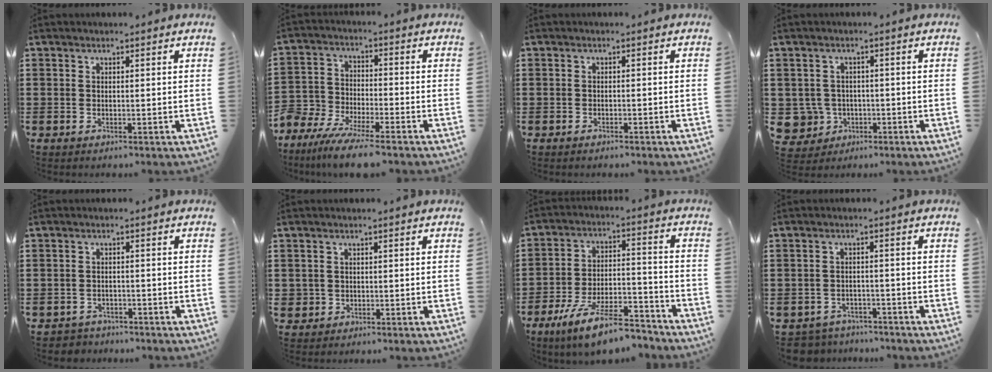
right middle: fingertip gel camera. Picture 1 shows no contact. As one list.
[{"total": 7.5, "force": [-7.1, 1.0, 2.2], "torque": [-0.063, 0.002, -0.146]}, {"total": 0.8, "force": [-0.8, 0.1, 0.2], "torque": [-0.006, -0.003, -0.016]}, {"total": 4.2, "force": [-1.0, 3.9, 0.9], "torque": [-0.045, 0.002, -0.020]}, {"total": 2.0, "force": [-1.9, 0.5, -0.3], "torque": [-0.003, -0.001, -0.045]}, {"total": 1.2, "force": [-0.2, 1.2, 0.2], "torque": [-0.007, 0.005, -0.007]}, {"total": 11.5, "force": [-9.2, 2.2, 6.5], "torque": [-0.123, 0.022, -0.175]}, {"total": 3.3, "force": [-3.3, 0.6, -0.3], "torque": [-0.004, -0.002, -0.071]}]